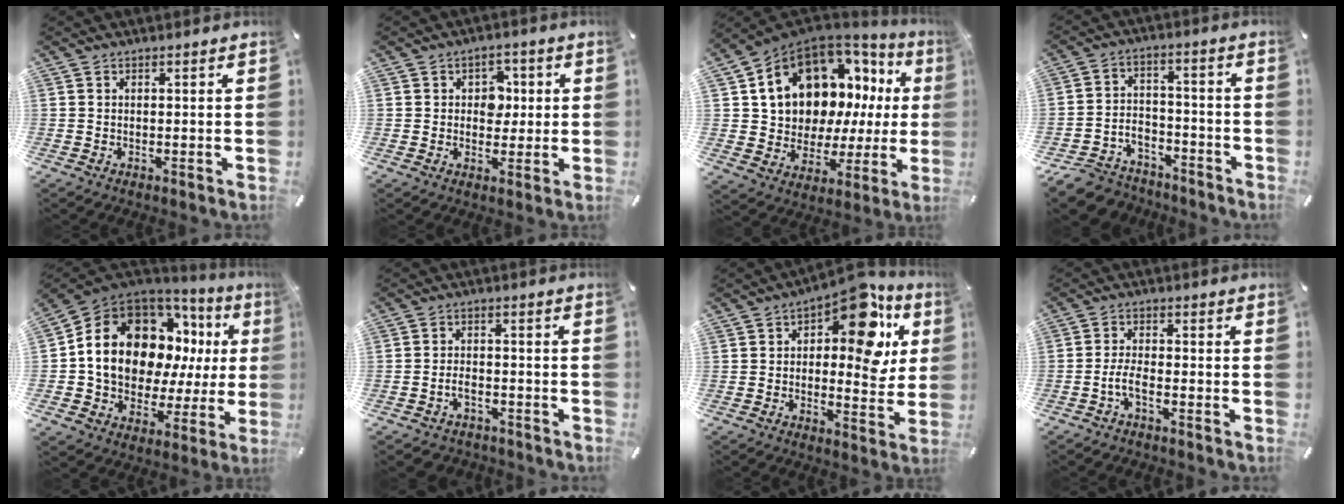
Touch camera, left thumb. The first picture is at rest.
{"total": 5.9, "force": [0.5, 5.0, 3.1], "torque": [-0.038, 0.002, 0.002]}
{"total": 16.2, "force": [7.7, 11.2, 8.7], "torque": [-0.147, -0.066, 0.148]}
{"total": 8.2, "force": [-6.0, 5.0, 2.3], "torque": [-0.039, 0.034, -0.111]}
{"total": 17.9, "force": [4.6, 12.9, 11.5], "torque": [-0.211, -0.035, 0.085]}
{"total": 3.7, "force": [-1.9, 2.5, 1.9], "torque": [-0.042, 0.010, -0.038]}
{"total": 16.4, "force": [7.6, 8.0, 12.0], "torque": [-0.146, -0.061, 0.123]}
{"total": 3.6, "force": [-1.5, 0.8, 3.2], "torque": [-0.068, -0.002, -0.029]}